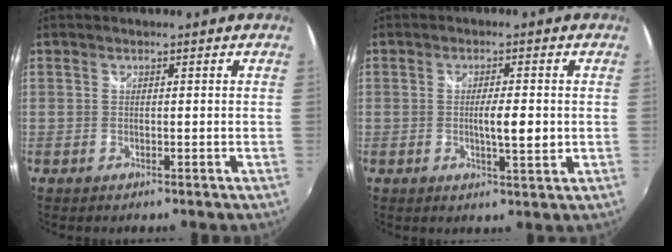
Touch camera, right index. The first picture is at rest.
{"total": 4.5, "force": [-0.1, 0.6, 4.4], "torque": [-0.073, -0.004, 0.001]}